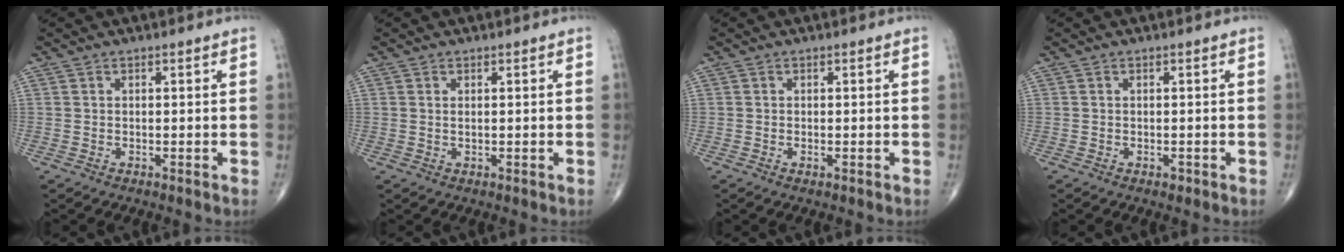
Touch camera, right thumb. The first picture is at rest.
{"total": 0.6, "force": [0.2, 0.2, 0.5], "torque": [-0.011, 0.000, 0.006]}
{"total": 0.5, "force": [-0.2, 0.2, 0.4], "torque": [-0.006, -0.001, -0.004]}
{"total": 0.6, "force": [-0.4, 0.4, 0.4], "torque": [-0.002, 0.001, -0.005]}